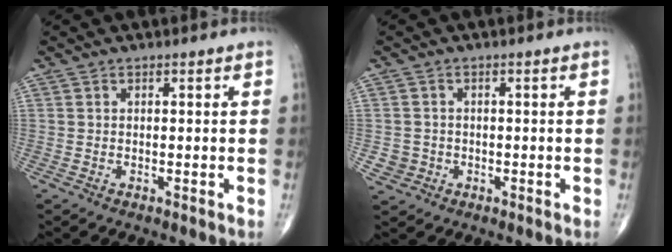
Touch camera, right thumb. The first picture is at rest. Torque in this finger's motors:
{"motor_torque": [0.00, 0.14, 0.09, 0.02, -0.02]}